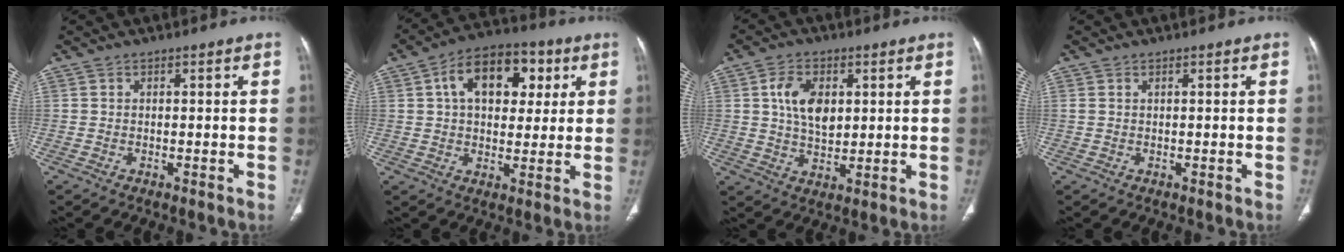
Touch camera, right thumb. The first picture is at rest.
{"total": 14.7, "force": [4.6, 9.4, 10.3], "torque": [-0.126, 0.010, 0.067]}
{"total": 8.7, "force": [2.2, 5.5, 6.3], "torque": [-0.096, -0.011, 0.042]}
{"total": 0.5, "force": [0.3, 0.2, 0.3], "torque": [-0.011, 0.009, 0.011]}